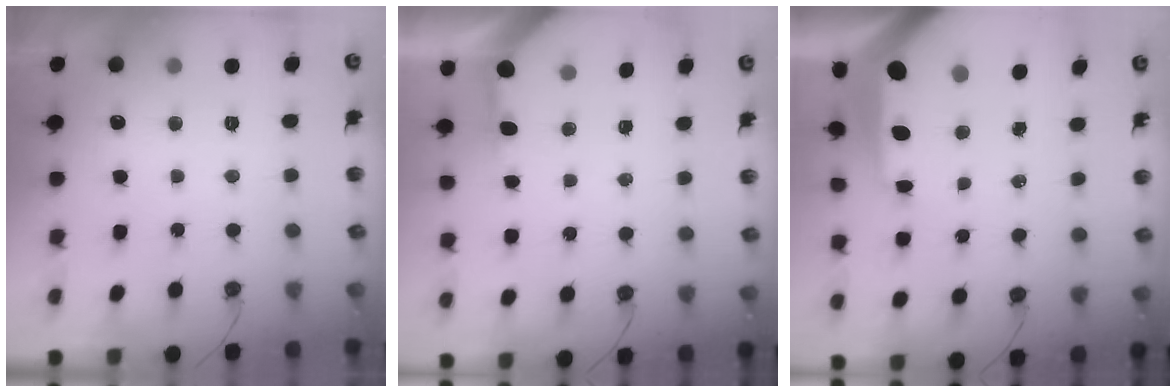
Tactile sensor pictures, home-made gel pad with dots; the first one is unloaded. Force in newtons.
{"total": 3.5, "press": 3.5, "slide": 0.5}
{"total": 14.8, "press": 14.7, "slide": 1.6}